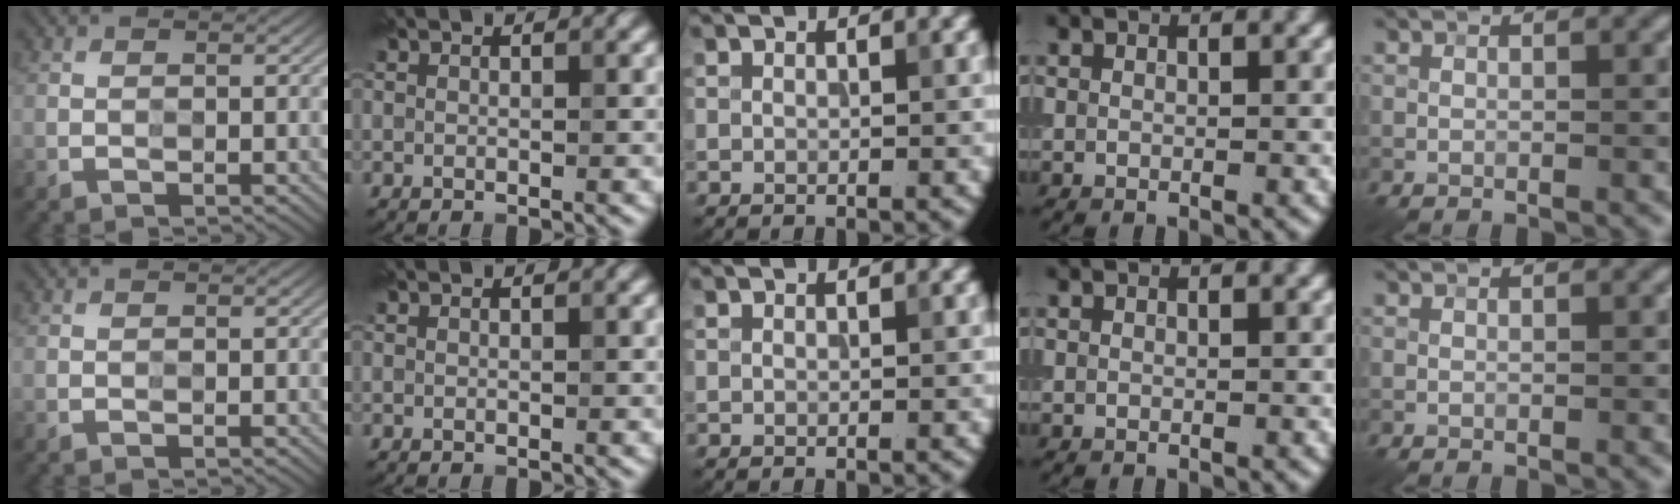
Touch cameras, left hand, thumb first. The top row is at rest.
{}